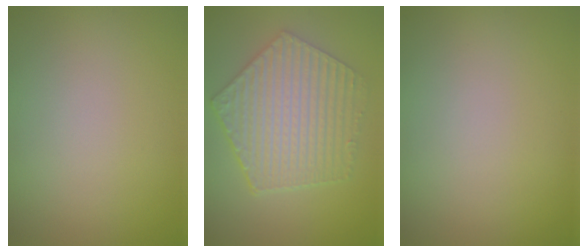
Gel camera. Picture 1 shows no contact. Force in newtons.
{"total": 6.1, "press": 4.9, "slide": 3.6}
{"total": 0.0}